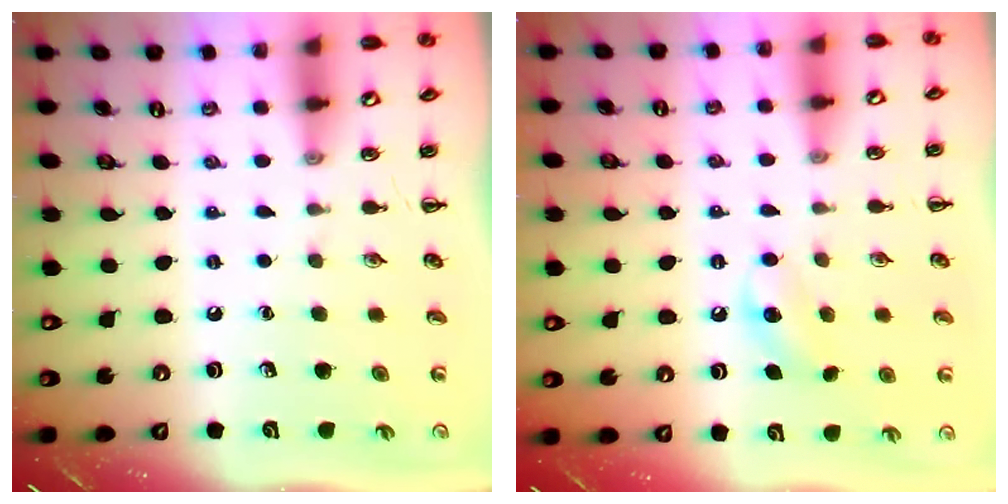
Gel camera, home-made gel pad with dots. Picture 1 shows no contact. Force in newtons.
{"total": 8.6, "press": 8.3, "slide": 1.9}